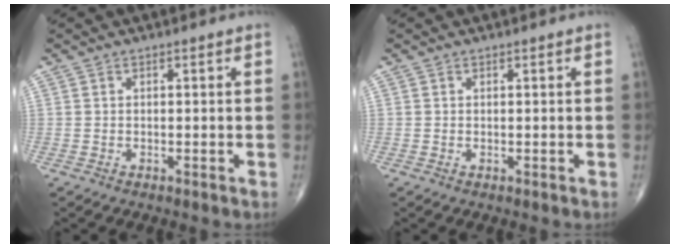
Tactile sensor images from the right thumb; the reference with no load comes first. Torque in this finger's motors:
{"motor_torque": [-0.06, -0.01, -0.10, 0.02, 0.04]}